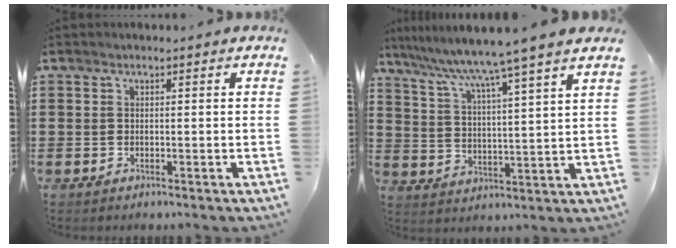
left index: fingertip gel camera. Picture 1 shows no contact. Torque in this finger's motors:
{"motor_torque": [1.75, -0.38, 1.05, 0.21]}